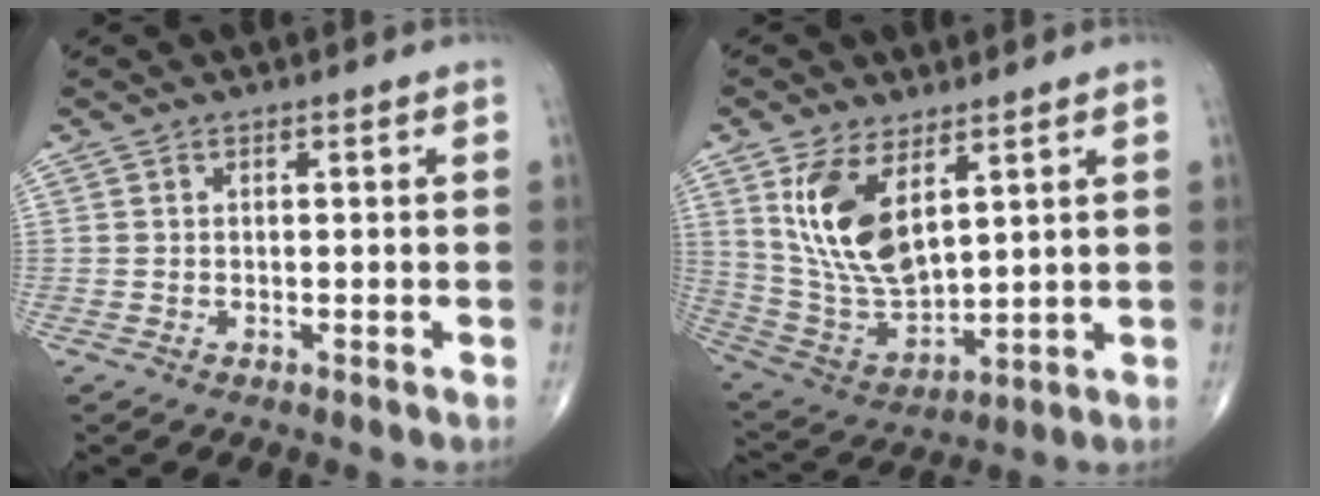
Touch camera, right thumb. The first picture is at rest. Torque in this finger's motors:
{"motor_torque": [-0.95, 1.59, 1.34, 0.71, 0.29]}